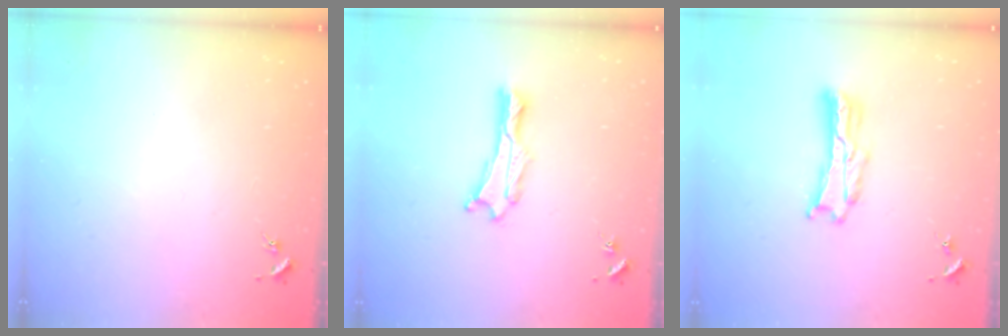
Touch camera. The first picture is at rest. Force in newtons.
{"total": 0.8, "press": 0.7, "slide": 0.2}
{"total": 2.4, "press": 2.4, "slide": 0.3}